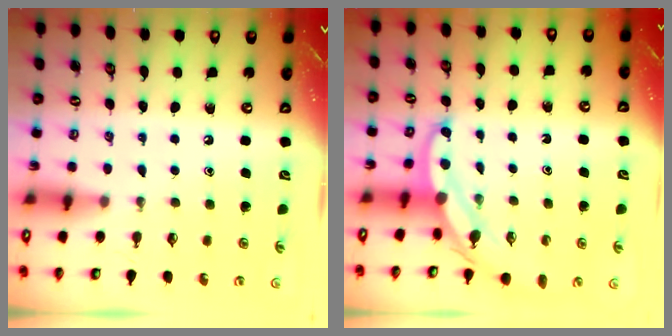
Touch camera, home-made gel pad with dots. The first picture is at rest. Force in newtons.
{"total": 5.5, "press": 5.5, "slide": 0.5}